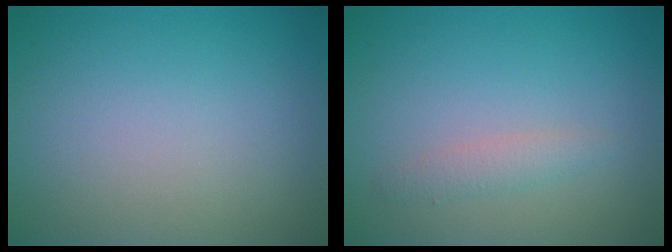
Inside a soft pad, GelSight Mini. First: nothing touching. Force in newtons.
{"total": 1.4, "press": 1.4, "slide": 0.1}